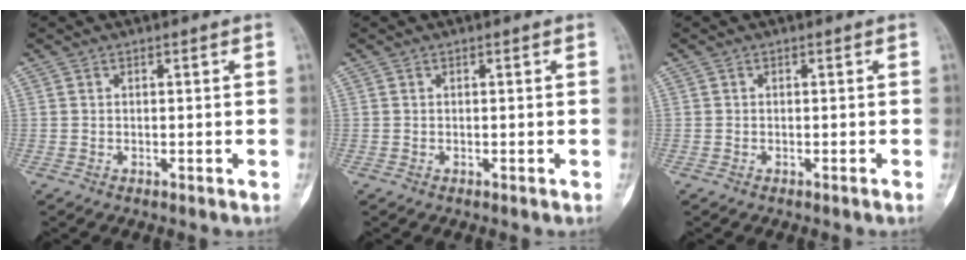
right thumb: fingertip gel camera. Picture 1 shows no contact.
{"total": 0.0}
{"total": 0.0}